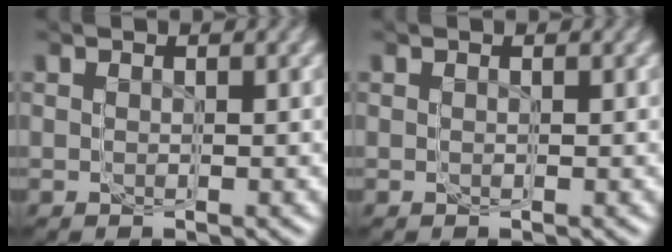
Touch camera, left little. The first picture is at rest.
{"total": 0.0}